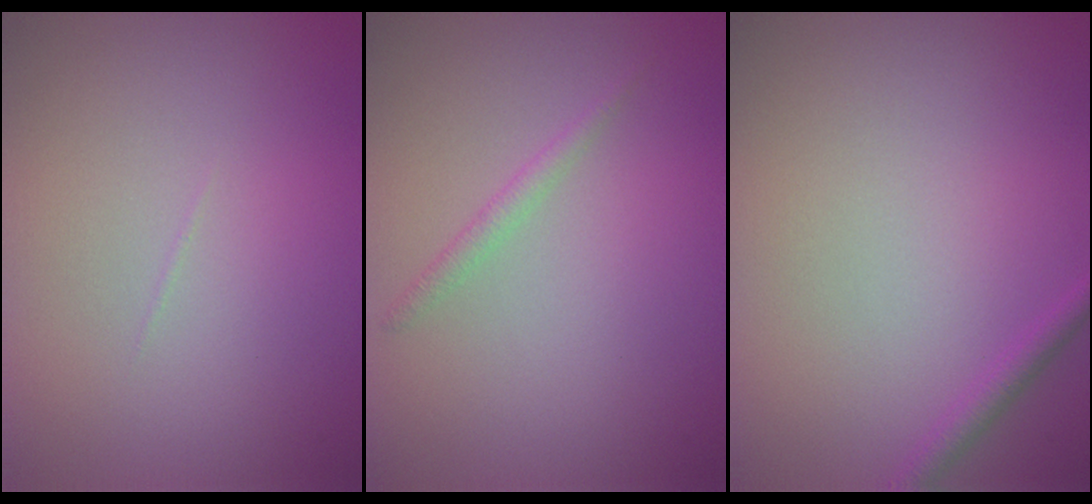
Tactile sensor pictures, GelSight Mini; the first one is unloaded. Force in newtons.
{"total": 1.0, "press": 1.0, "slide": 0.1}
{"total": 1.1, "press": 1.1, "slide": 0.1}